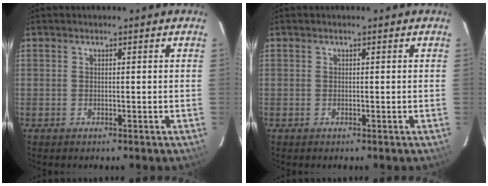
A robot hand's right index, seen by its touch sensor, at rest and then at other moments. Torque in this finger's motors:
{"motor_torque": [0.13, 0.28, 0.04, 0.00]}